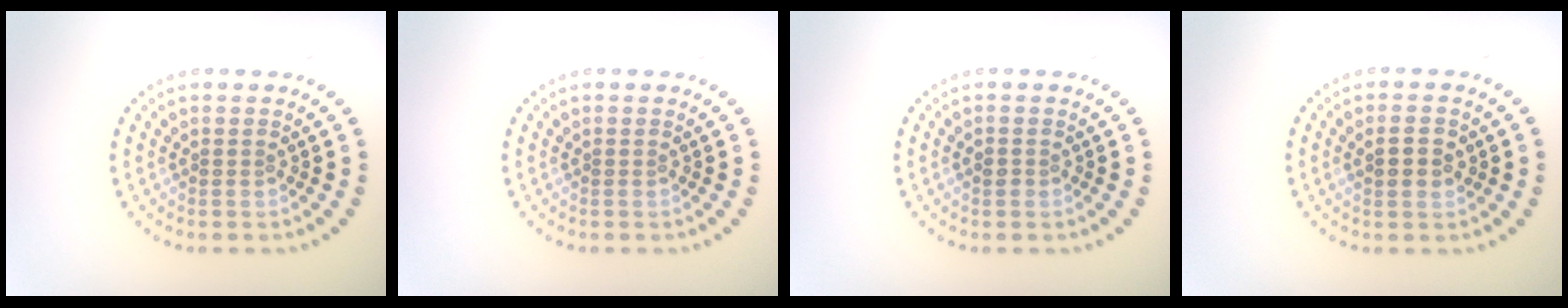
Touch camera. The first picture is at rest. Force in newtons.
{"total": 0.0}
{"total": 0.8, "press": 0.8, "slide": 0.3}
{"total": 2.5, "press": 2.4, "slide": 0.2}